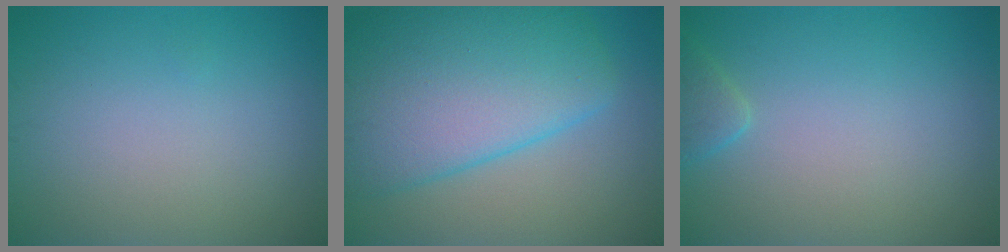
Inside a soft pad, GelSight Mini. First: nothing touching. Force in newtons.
{"total": 10.6, "press": 10.5, "slide": 0.4}
{"total": 1.5, "press": 1.5, "slide": 0.2}